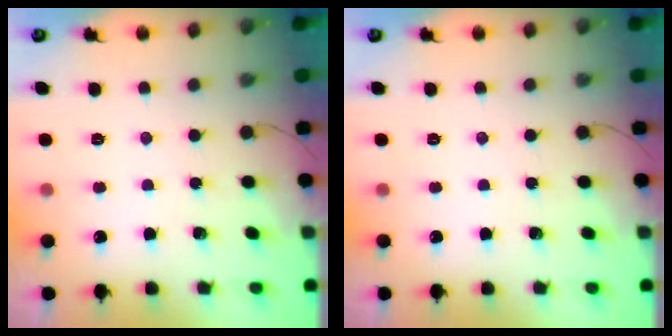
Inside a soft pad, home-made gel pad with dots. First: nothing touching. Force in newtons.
{"total": 0.0}